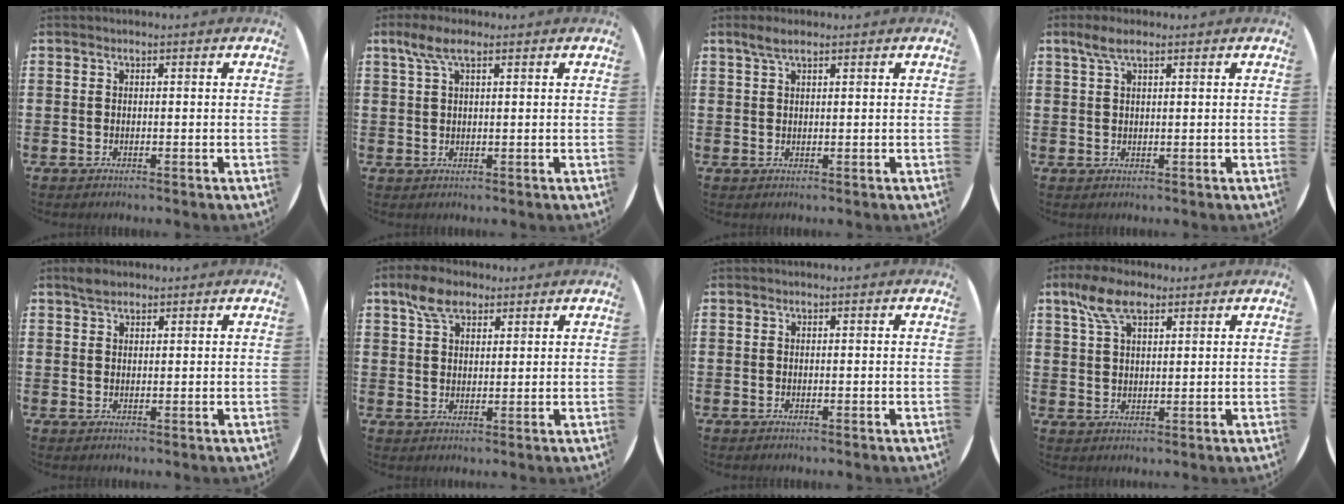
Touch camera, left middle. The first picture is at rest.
{"total": 3.9, "force": [2.2, 1.3, 2.9], "torque": [-0.054, 0.005, 0.037]}
{"total": 2.1, "force": [1.6, 0.5, 1.3], "torque": [-0.028, 0.006, 0.027]}
{"total": 2.9, "force": [2.0, 0.8, 2.0], "torque": [-0.041, 0.007, 0.034]}
{"total": 1.8, "force": [1.6, 0.7, 0.5], "torque": [-0.004, 0.002, 0.028]}
{"total": 5.2, "force": [3.6, 2.8, 2.5], "torque": [-0.049, 0.007, 0.065]}
{"total": 0.0}
{"total": 6.5, "force": [4.0, 3.1, 4.0], "torque": [-0.088, 0.008, 0.073]}